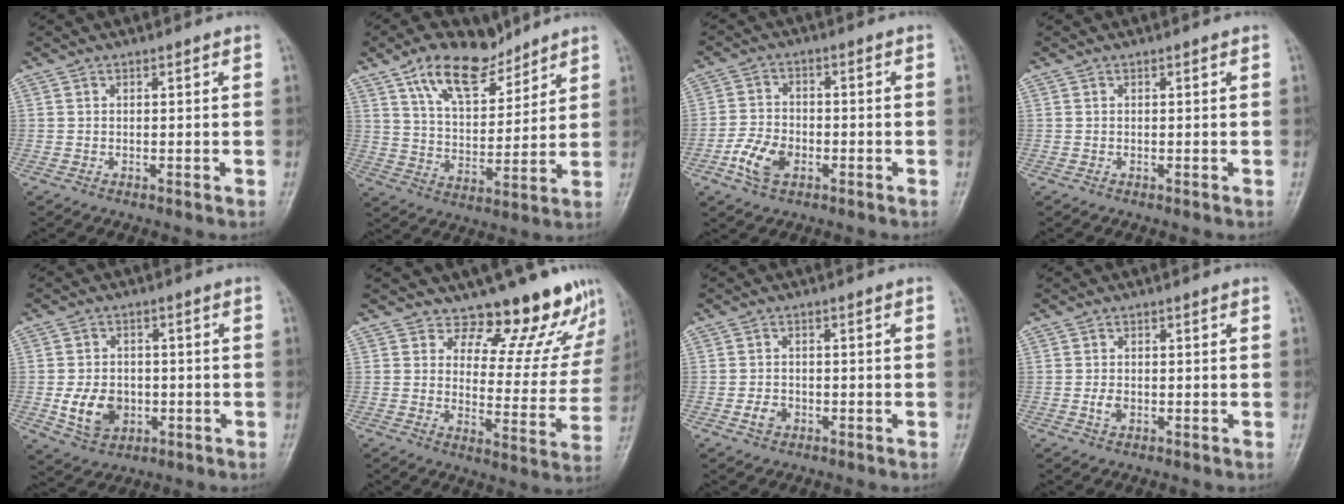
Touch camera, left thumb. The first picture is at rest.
{"total": 13.5, "force": [9.2, 6.7, 7.4], "torque": [-0.097, -0.047, 0.168]}
{"total": 6.7, "force": [-2.8, 4.4, 4.3], "torque": [-0.080, 0.010, -0.058]}
{"total": 0.0}
{"total": 8.3, "force": [-1.7, 6.5, 5.0], "torque": [-0.065, 0.002, -0.021]}
{"total": 13.6, "force": [11.6, 5.6, 4.4], "torque": [-0.009, -0.102, 0.140]}
{"total": 2.7, "force": [-1.1, 2.1, 1.3], "torque": [-0.019, 0.007, -0.020]}
{"total": 1.9, "force": [-0.4, 1.3, 1.3], "torque": [-0.022, 0.001, -0.008]}